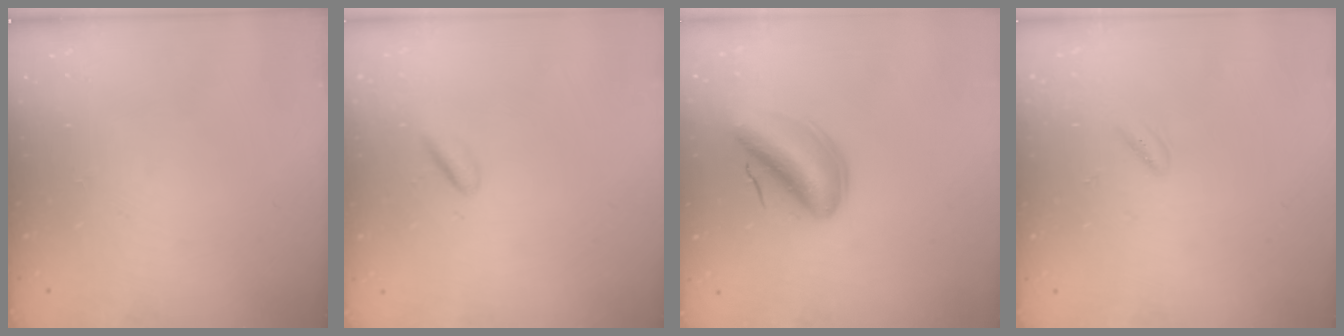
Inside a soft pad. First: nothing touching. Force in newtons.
{"total": 2.2, "press": 2.2, "slide": 0.3}
{"total": 10.0, "press": 9.6, "slide": 2.9}
{"total": 1.3, "press": 1.2, "slide": 0.6}